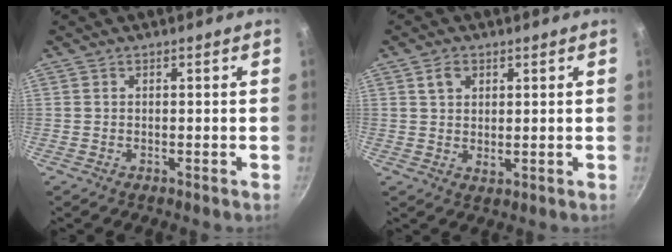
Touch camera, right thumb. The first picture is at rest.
{"total": 3.8, "force": [1.7, 2.6, 2.2], "torque": [-0.029, -0.009, 0.029]}